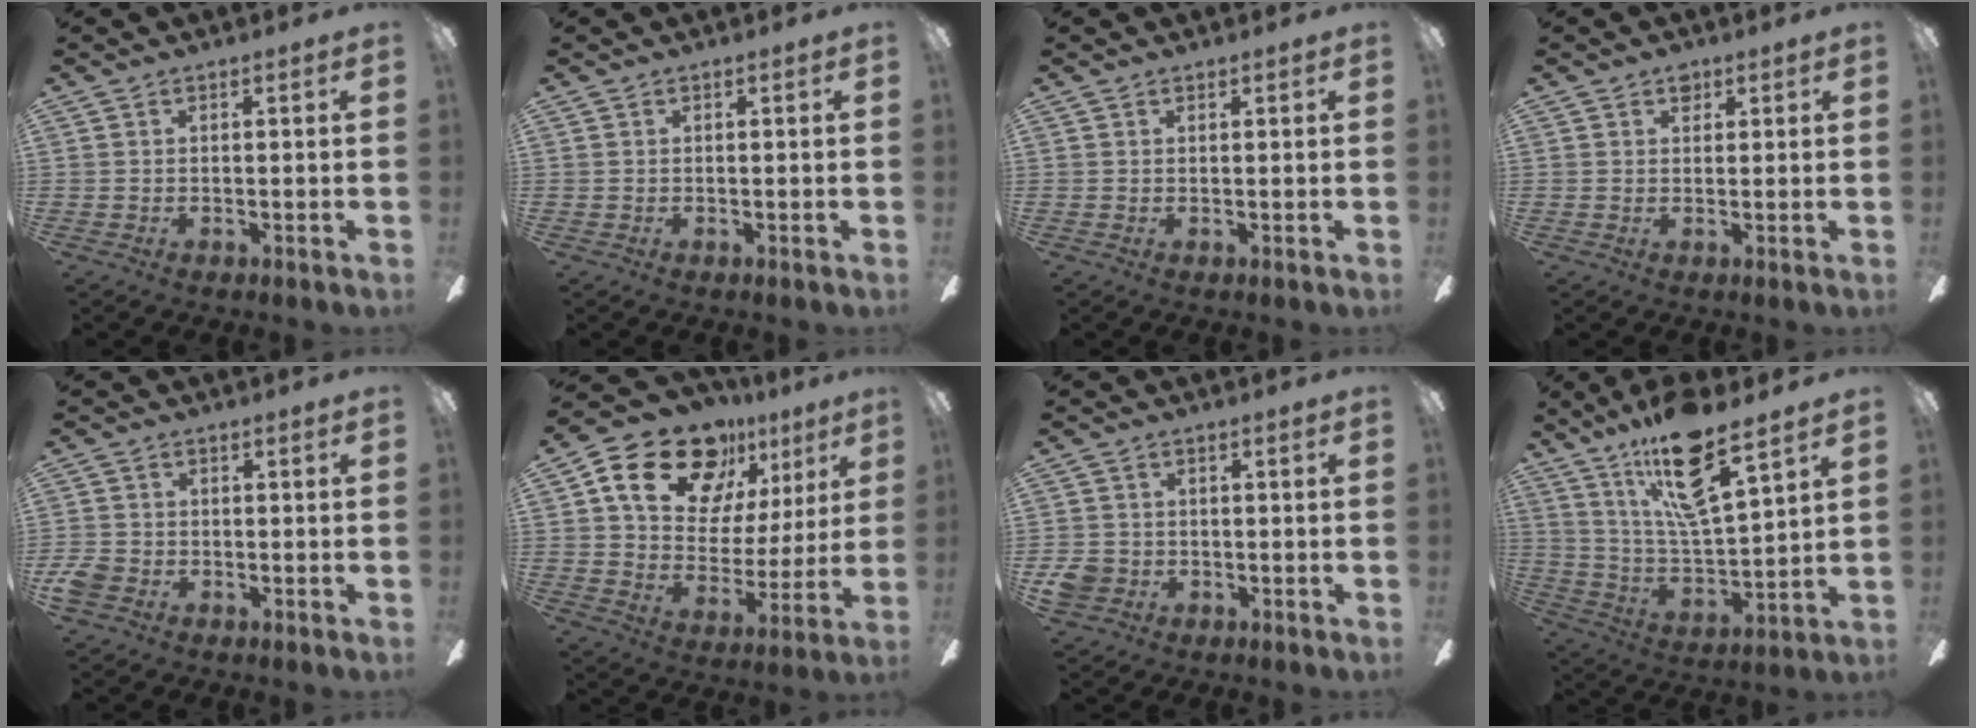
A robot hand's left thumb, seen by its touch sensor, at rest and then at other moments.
{"total": 0.0}
{"total": 0.5, "force": [0.4, 0.2, 0.2], "torque": [-0.004, 0.000, 0.008]}
{"total": 2.4, "force": [1.5, 1.5, 1.0], "torque": [-0.007, -0.003, 0.025]}
{"total": 4.0, "force": [-2.0, 3.1, 1.7], "torque": [-0.038, 0.010, -0.038]}
{"total": 19.9, "force": [12.5, 12.2, 9.4], "torque": [-0.157, -0.067, 0.226]}
{"total": 4.8, "force": [-1.4, 4.3, 1.7], "torque": [-0.035, 0.010, -0.027]}
{"total": 18.6, "force": [12.3, 5.3, 12.9], "torque": [-0.240, -0.050, 0.206]}